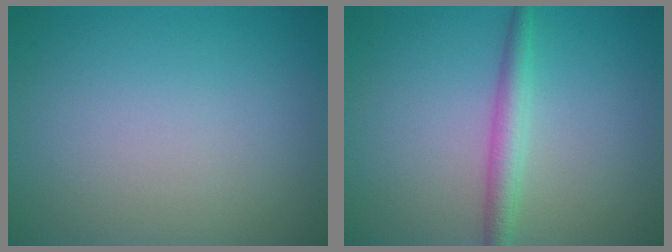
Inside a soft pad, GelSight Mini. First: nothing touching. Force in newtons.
{"total": 2.5, "press": 2.5, "slide": 0.0}